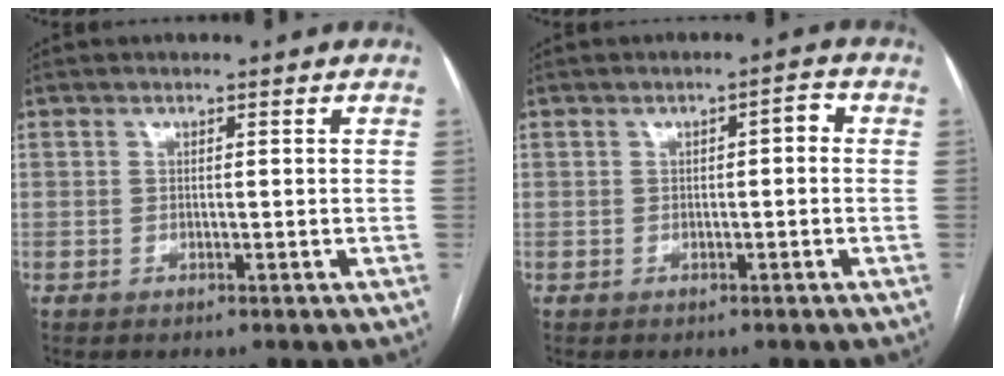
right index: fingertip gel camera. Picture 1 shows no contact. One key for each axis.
{"total": 1.9, "fx": 0.0, "fy": 0.6, "fz": 1.8, "tx": -0.021, "ty": 0.011, "tz": -0.001}